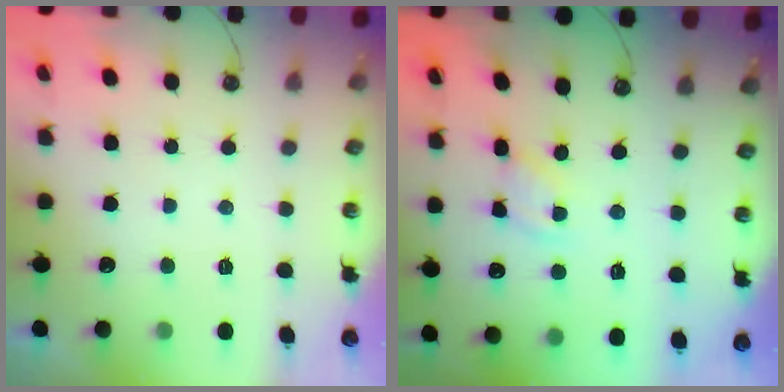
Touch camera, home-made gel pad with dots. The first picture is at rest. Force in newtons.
{"total": 2.4, "press": 2.4, "slide": 0.2}